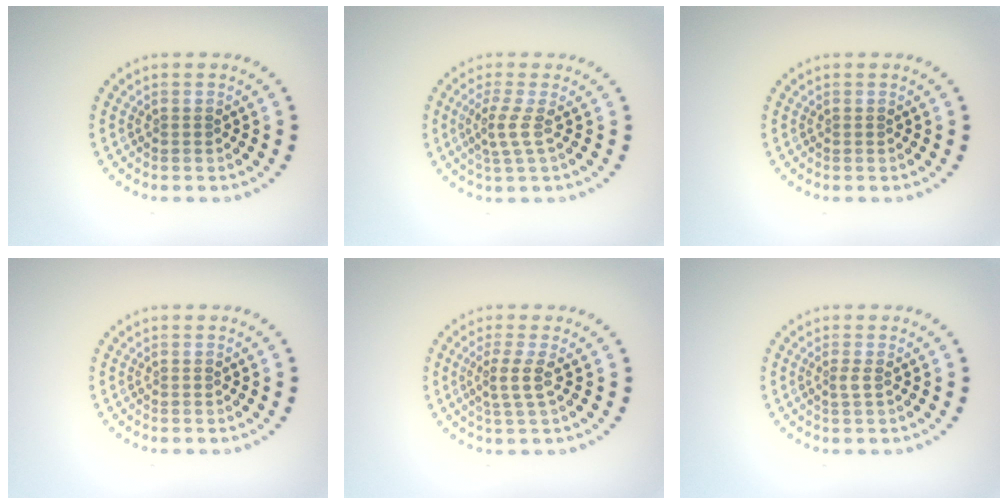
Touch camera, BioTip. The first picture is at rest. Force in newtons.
{"total": 2.2, "press": 1.6, "slide": 1.5}
{"total": 0.0}
{"total": 0.0}
{"total": 2.2, "press": 1.7, "slide": 1.4}
{"total": 0.8, "press": 0.6, "slide": 0.5}